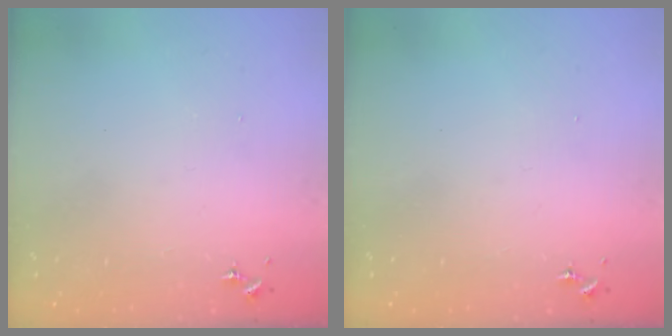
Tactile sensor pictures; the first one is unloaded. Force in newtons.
{"total": 0.0}